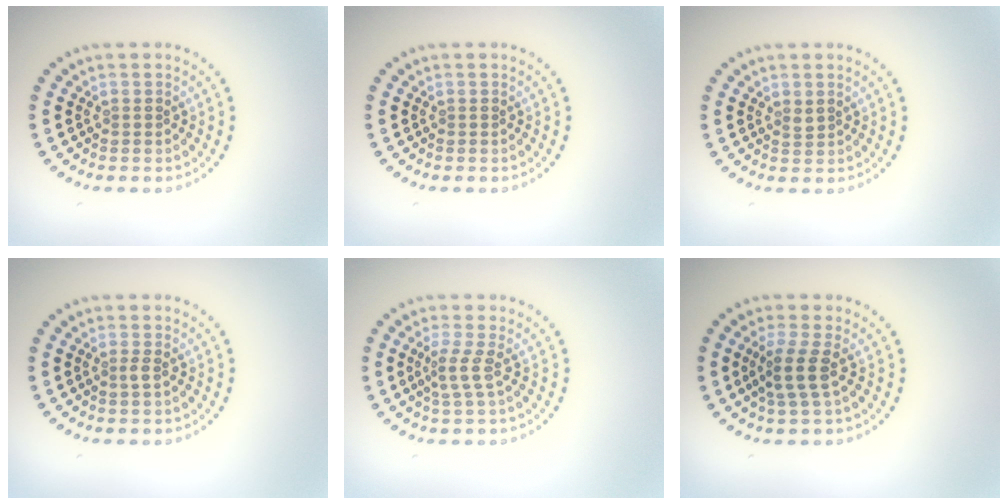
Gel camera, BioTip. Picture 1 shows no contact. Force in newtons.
{"total": 0.0}
{"total": 0.7, "press": 0.6, "slide": 0.3}
{"total": 0.7, "press": 0.4, "slide": 0.6}
{"total": 2.0, "press": 1.3, "slide": 1.5}
{"total": 2.6, "press": 2.1, "slide": 1.6}